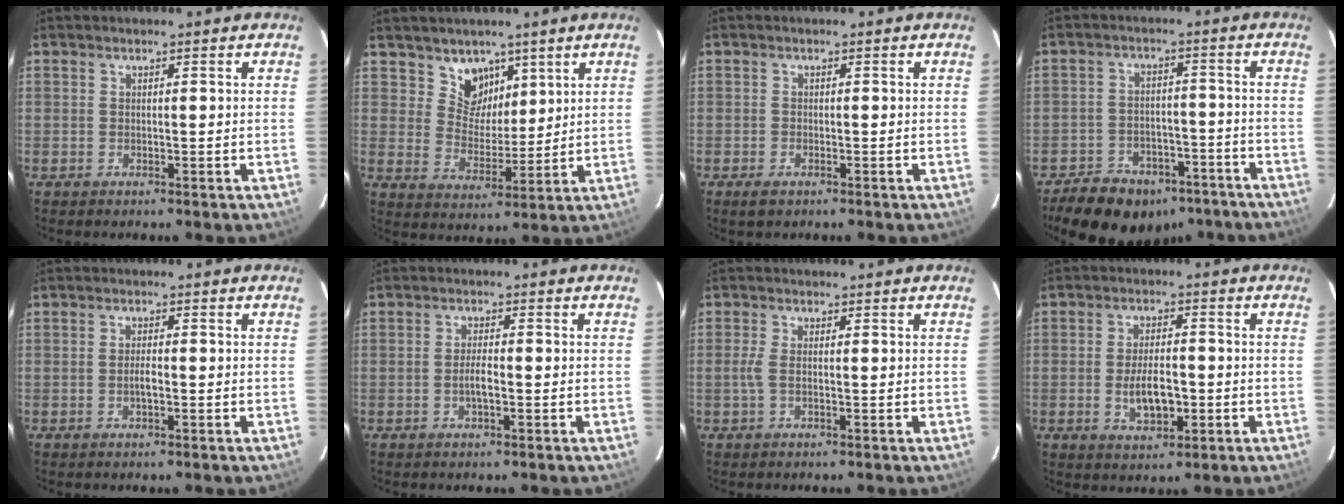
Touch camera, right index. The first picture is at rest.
{"total": 6.8, "force": [4.5, 4.9, 1.3], "torque": [-0.009, -0.008, 0.085]}
{"total": 1.9, "force": [-1.3, 1.0, 1.1], "torque": [-0.022, -0.005, -0.025]}
{"total": 17.1, "force": [-12.8, 9.3, 6.4], "torque": [-0.147, 0.027, -0.164]}
{"total": 2.0, "force": [-0.6, 0.5, 1.8], "torque": [-0.035, 0.002, -0.012]}
{"total": 2.6, "force": [-0.8, 0.5, 2.4], "torque": [-0.047, 0.001, -0.016]}
{"total": 2.5, "force": [-0.5, 0.4, 2.4], "torque": [-0.049, -0.002, -0.010]}
{"total": 7.0, "force": [-1.7, 3.3, 6.0], "torque": [-0.116, -0.001, -0.022]}